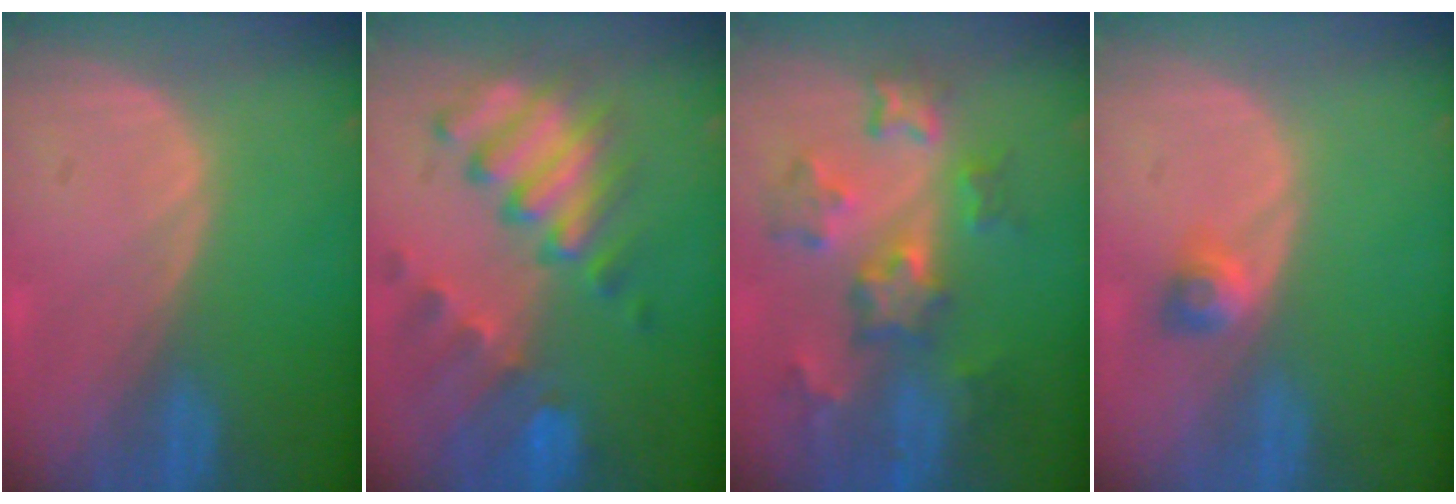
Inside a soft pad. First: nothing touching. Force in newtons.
{"total": 10.4, "press": 9.0, "slide": 5.3}
{"total": 8.7, "press": 7.8, "slide": 3.9}
{"total": 2.5, "press": 2.2, "slide": 1.3}